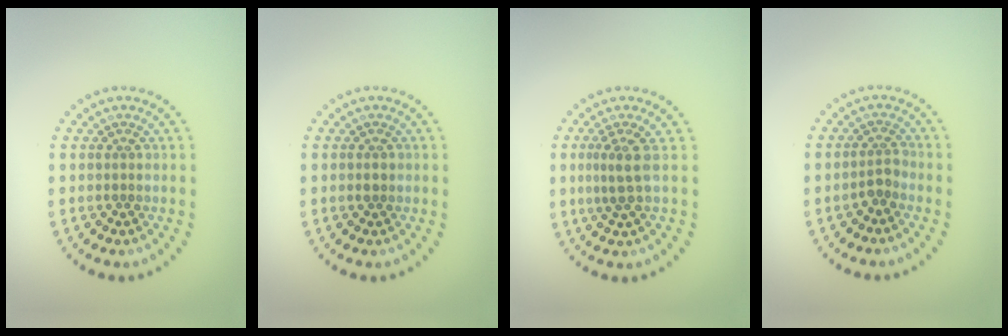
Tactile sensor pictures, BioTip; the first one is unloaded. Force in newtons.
{"total": 0.9, "press": 0.9, "slide": 0.0}
{"total": 2.1, "press": 1.5, "slide": 1.6}
{"total": 1.4, "press": 1.0, "slide": 0.9}